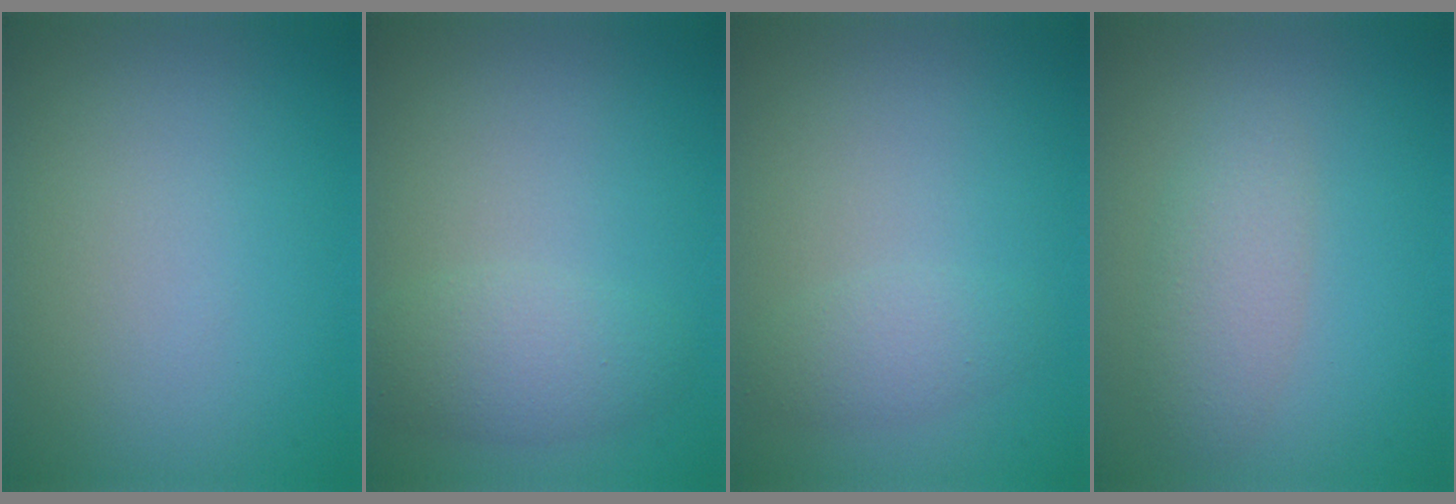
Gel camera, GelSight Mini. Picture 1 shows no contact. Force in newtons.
{"total": 2.9, "press": 2.9, "slide": 0.1}
{"total": 1.8, "press": 1.8, "slide": 0.1}
{"total": 2.7, "press": 2.7, "slide": 0.0}